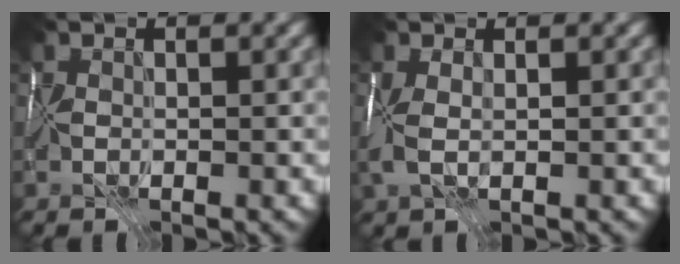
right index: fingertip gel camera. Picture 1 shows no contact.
{"total": 2.7, "force": [0.2, 1.6, 2.2], "torque": [-0.064, 0.004, 0.002]}